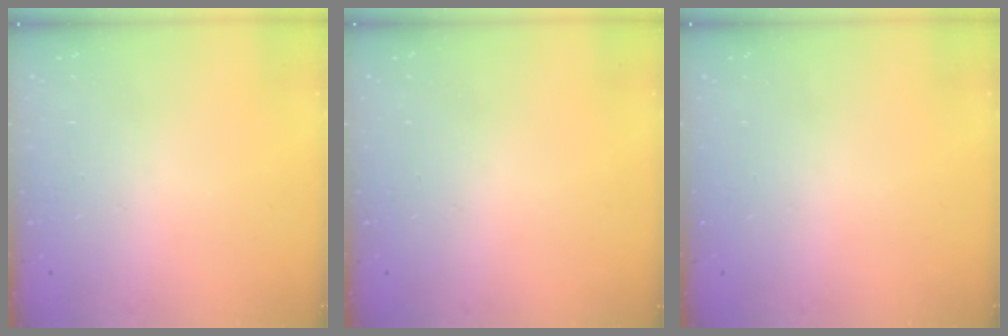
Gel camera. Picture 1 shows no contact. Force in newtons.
{"total": 0.0}
{"total": 0.0}